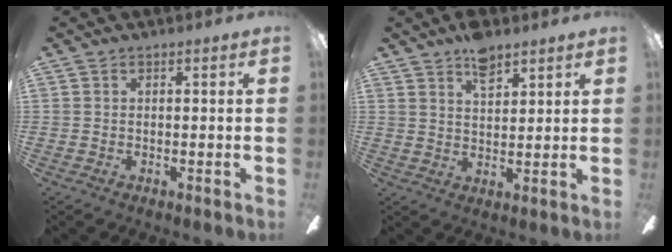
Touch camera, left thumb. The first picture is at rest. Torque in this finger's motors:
{"motor_torque": [0.67, 0.25, 0.43, -0.48, 0.05]}